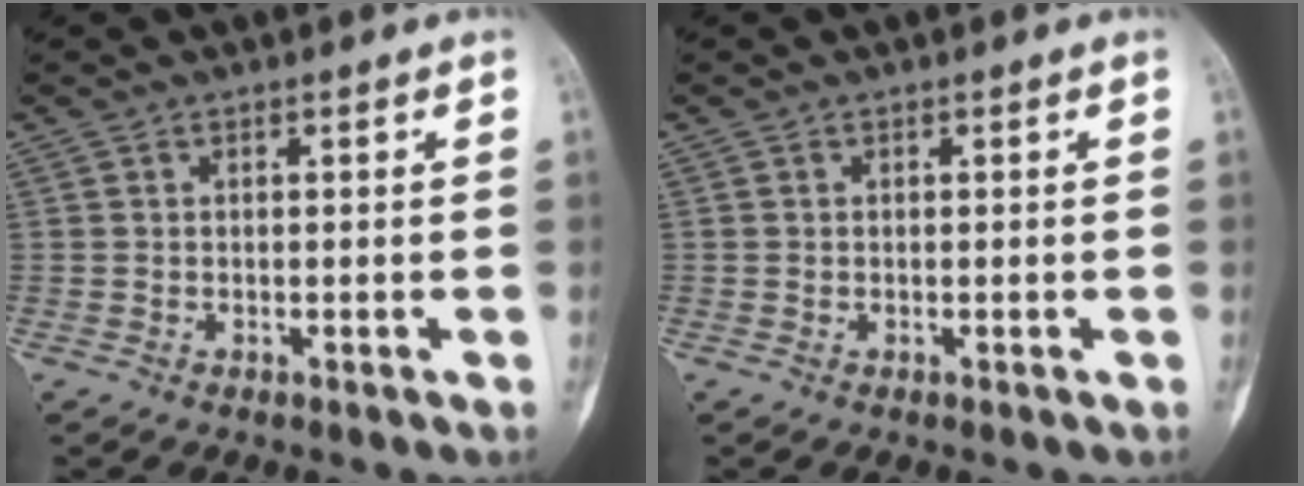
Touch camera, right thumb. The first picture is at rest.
{"total": 0.0}